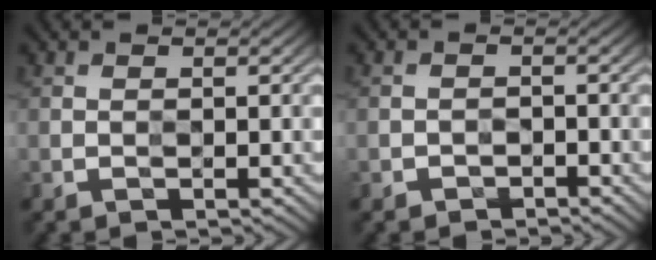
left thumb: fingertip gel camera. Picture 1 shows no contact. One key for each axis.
{"total": 1.2, "fx": -0.9, "fy": 0.6, "fz": -0.5, "tx": 0.015, "ty": 0.004, "tz": -0.019}